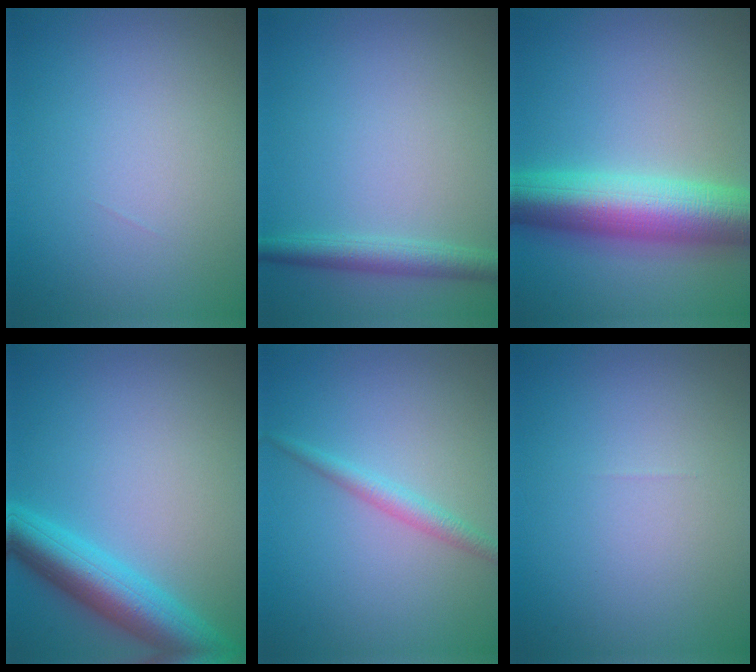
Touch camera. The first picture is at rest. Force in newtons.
{"total": 2.4, "press": 2.4, "slide": 0.0}
{"total": 9.8, "press": 9.8, "slide": 0.0}
{"total": 6.1, "press": 6.1, "slide": 0.2}
{"total": 1.8, "press": 1.8, "slide": 0.1}
{"total": 0.0}